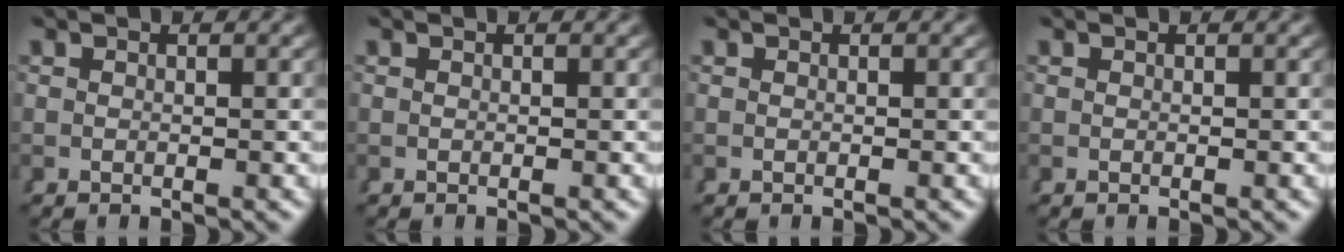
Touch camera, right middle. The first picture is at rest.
{"total": 0.0}
{"total": 0.0}
{"total": 0.0}